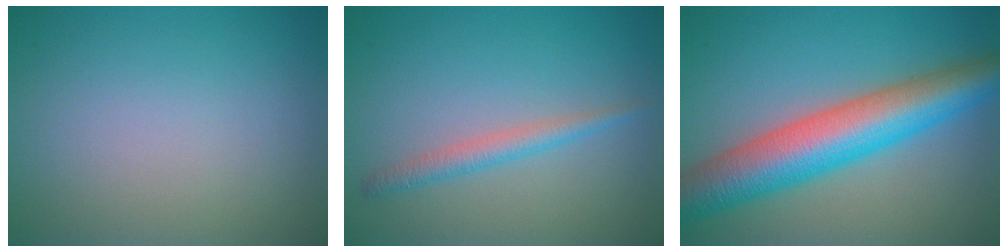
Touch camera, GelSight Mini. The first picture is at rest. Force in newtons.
{"total": 2.0, "press": 2.0, "slide": 0.1}
{"total": 9.7, "press": 9.6, "slide": 0.4}